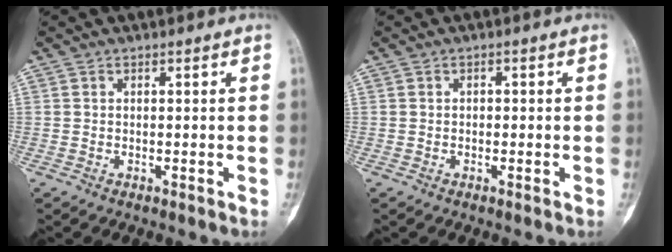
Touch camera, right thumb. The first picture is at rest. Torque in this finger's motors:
{"motor_torque": [-0.45, -0.31, -0.20, 0.26, 0.06]}